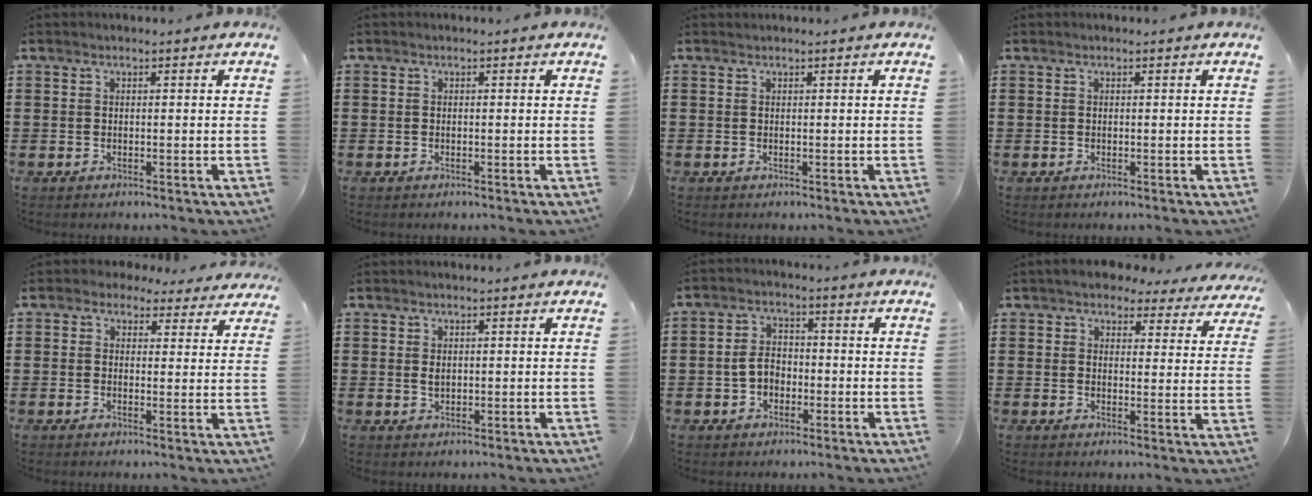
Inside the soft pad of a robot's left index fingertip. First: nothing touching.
{"total": 0.0}
{"total": 0.0}
{"total": 0.0}
{"total": 2.9, "force": [2.4, 1.4, 0.8], "torque": [-0.026, 0.000, 0.044]}
{"total": 1.1, "force": [0.3, 0.6, 0.8], "torque": [-0.019, 0.005, 0.005]}
{"total": 4.1, "force": [-1.0, 2.9, 2.7], "torque": [-0.062, 0.005, -0.023]}
{"total": 4.5, "force": [4.2, 1.2, 1.1], "torque": [-0.041, -0.015, 0.074]}